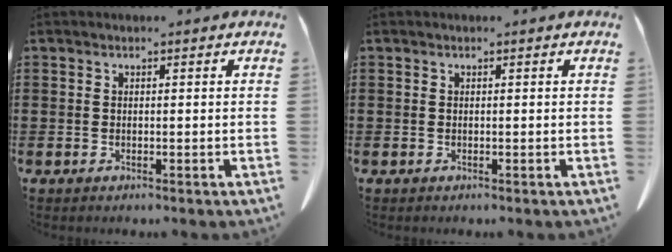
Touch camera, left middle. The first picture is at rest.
{"total": 0.0}